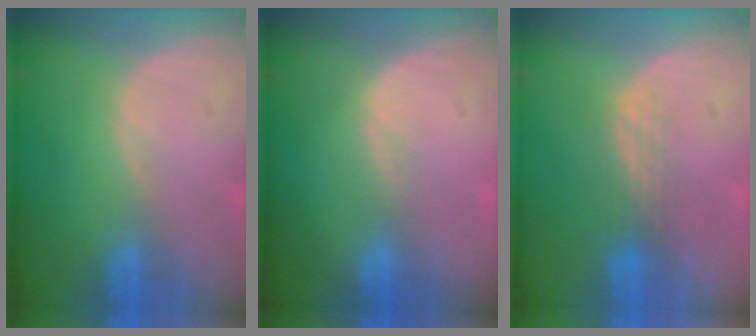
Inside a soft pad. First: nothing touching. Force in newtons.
{"total": 1.5, "press": 1.0, "slide": 1.1}
{"total": 2.9, "press": 2.5, "slide": 1.5}